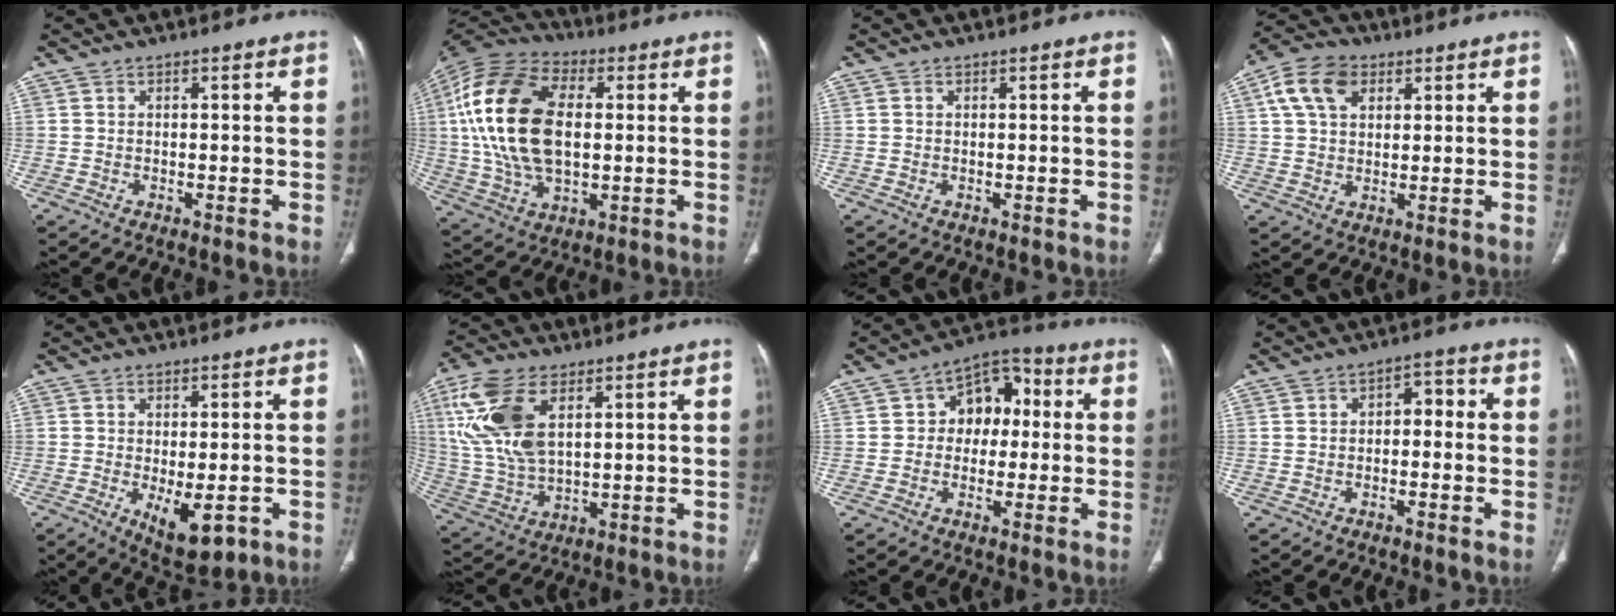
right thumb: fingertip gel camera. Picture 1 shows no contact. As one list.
[{"total": 22.9, "force": [2.4, 13.3, 18.5], "torque": [-0.375, 0.005, 0.042]}, {"total": 0.0}, {"total": 9.6, "force": [3.8, 6.5, 6.0], "torque": [-0.102, 0.006, 0.065]}, {"total": 8.0, "force": [-2.5, 3.5, 6.8], "torque": [-0.094, -0.012, -0.022]}, {"total": 15.6, "force": [5.6, 8.3, 12.1], "torque": [-0.260, -0.009, 0.117]}, {"total": 9.9, "force": [1.1, 7.2, 6.7], "torque": [-0.052, 0.029, 0.006]}, {"total": 3.7, "force": [-0.3, 2.5, 2.8], "torque": [-0.020, 0.023, -0.013]}]